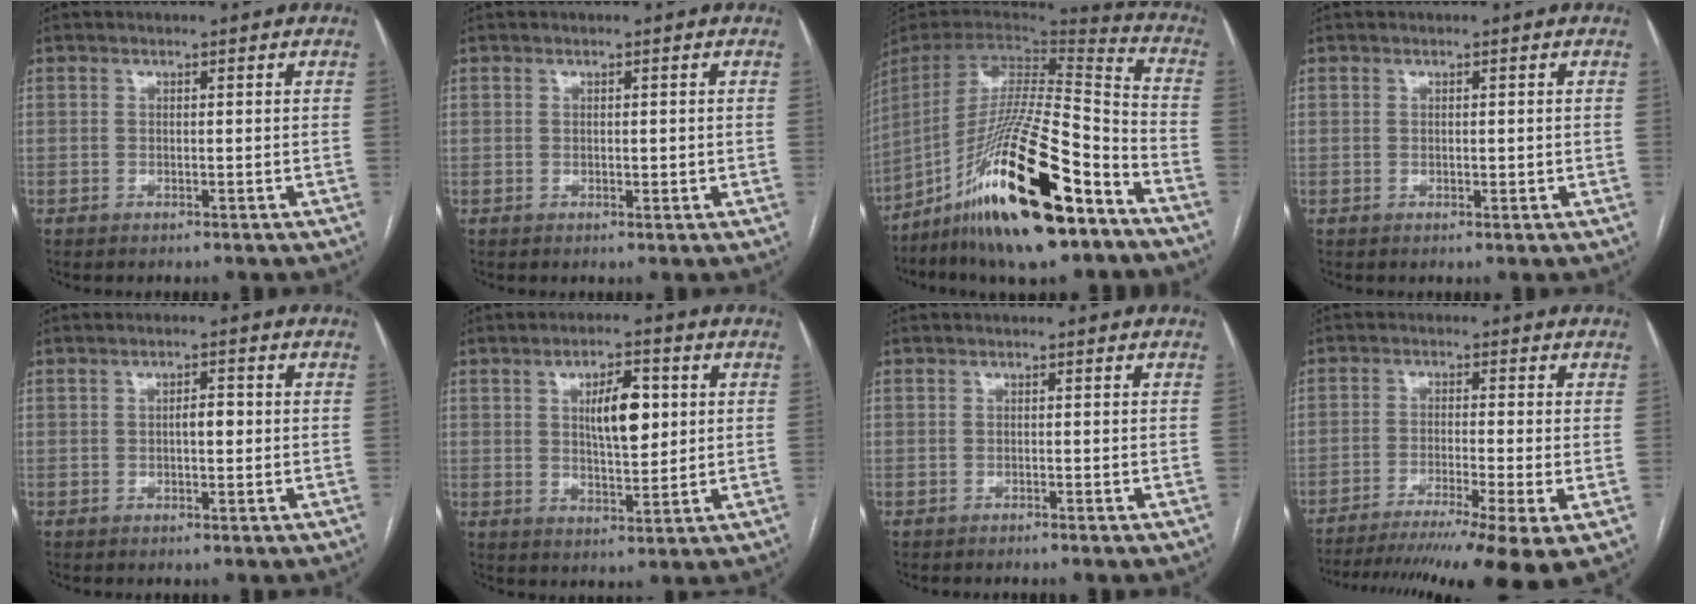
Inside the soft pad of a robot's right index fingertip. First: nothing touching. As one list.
[{"total": 0.8, "force": [0.0, 0.5, 0.6], "torque": [-0.005, -0.001, 0.002]}, {"total": 27.8, "force": [-16.0, 5.0, 22.1], "torque": [-0.413, -0.027, -0.278]}, {"total": 0.7, "force": [0.0, 0.4, 0.5], "torque": [-0.004, -0.001, 0.002]}, {"total": 2.2, "force": [-0.2, 0.9, 2.0], "torque": [-0.030, 0.005, -0.004]}, {"total": 7.6, "force": [1.8, 2.6, 6.9], "torque": [-0.116, 0.008, 0.034]}, {"total": 1.0, "force": [-0.9, -0.2, 0.5], "torque": [-0.011, 0.002, -0.013]}, {"total": 15.4, "force": [-11.2, -0.6, 10.6], "torque": [-0.142, -0.026, -0.176]}]